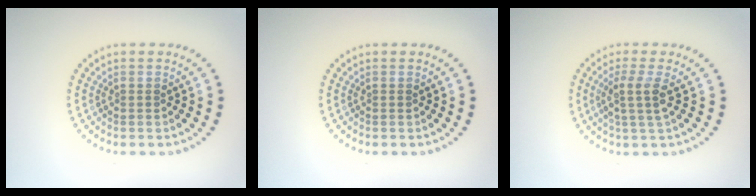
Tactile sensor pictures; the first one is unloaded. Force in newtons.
{"total": 0.0}
{"total": 2.5, "press": 2.0, "slide": 1.5}